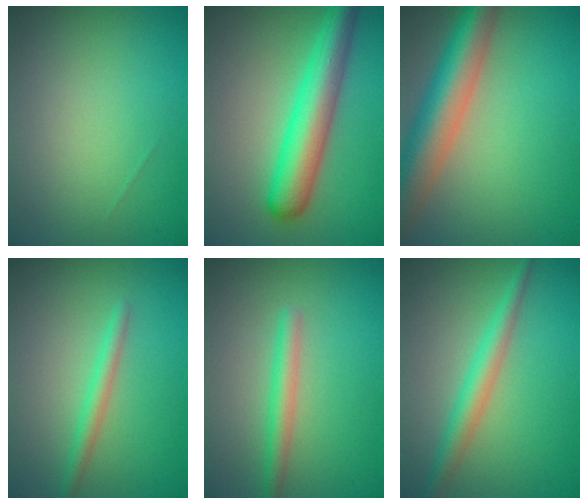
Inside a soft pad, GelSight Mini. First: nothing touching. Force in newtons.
{"total": 6.3, "press": 6.3, "slide": 0.2}
{"total": 8.1, "press": 8.1, "slide": 0.6}
{"total": 1.8, "press": 1.8, "slide": 0.0}
{"total": 2.3, "press": 2.3, "slide": 0.1}
{"total": 2.9, "press": 2.9, "slide": 0.0}